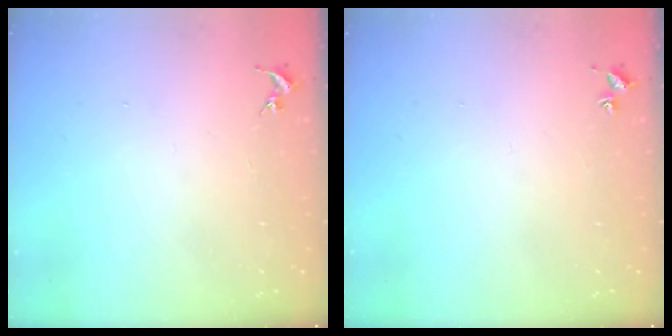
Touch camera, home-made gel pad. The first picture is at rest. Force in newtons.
{"total": 1.7, "press": 1.7, "slide": 0.2}